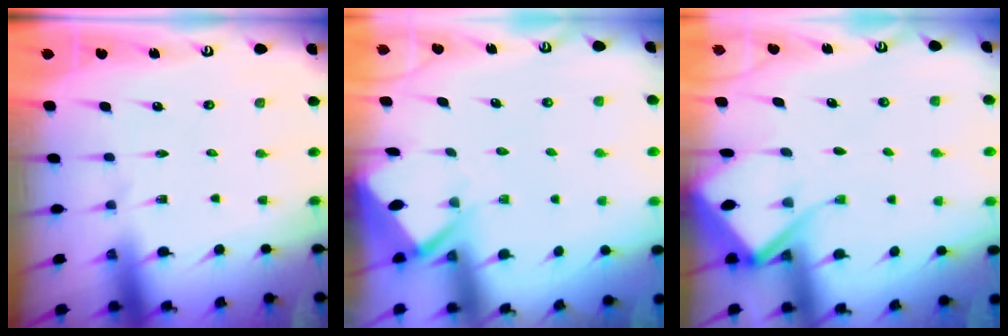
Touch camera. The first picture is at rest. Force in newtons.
{"total": 3.3, "press": 3.3, "slide": 0.3}
{"total": 6.7, "press": 6.7, "slide": 0.7}